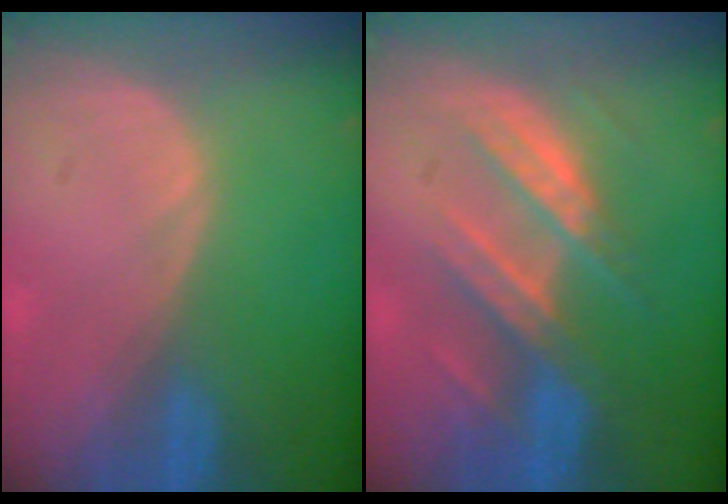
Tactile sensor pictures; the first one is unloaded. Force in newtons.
{"total": 8.6, "press": 7.8, "slide": 3.7}